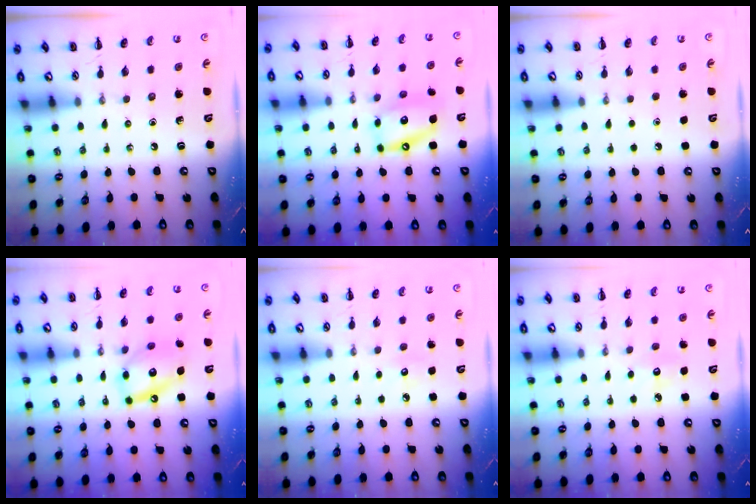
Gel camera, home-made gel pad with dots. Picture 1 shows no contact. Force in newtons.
{"total": 12.8, "press": 12.4, "slide": 3.1}
{"total": 1.8, "press": 1.8, "slide": 0.1}
{"total": 13.8, "press": 13.7, "slide": 1.9}
{"total": 3.7, "press": 3.5, "slide": 0.9}
{"total": 6.4, "press": 6.2, "slide": 1.8}